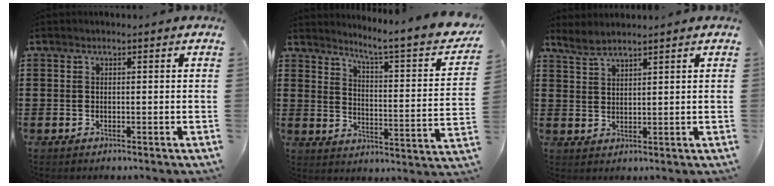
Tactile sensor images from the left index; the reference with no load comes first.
{"total": 5.5, "force": [4.4, -0.6, 3.2], "torque": [-0.075, -0.042, 0.061]}
{"total": 2.2, "force": [2.1, 0.2, 0.7], "torque": [-0.019, 0.001, 0.041]}